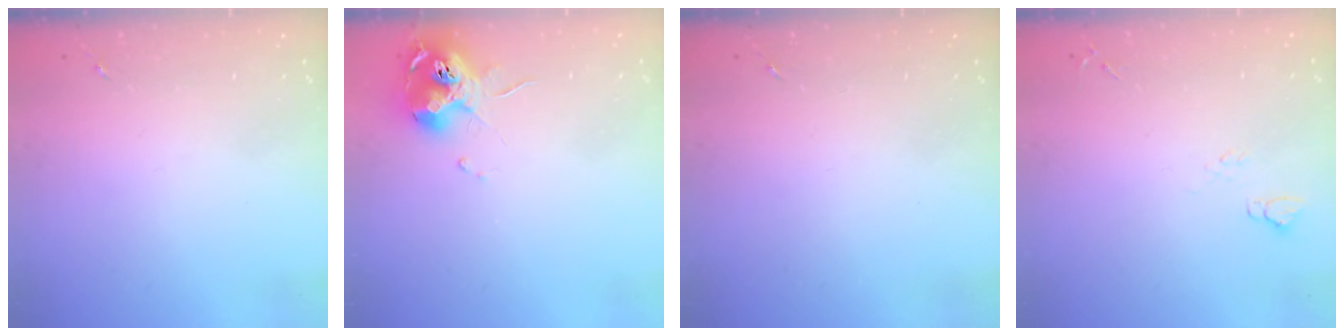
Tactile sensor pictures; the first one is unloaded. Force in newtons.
{"total": 13.5, "press": 13.5, "slide": 1.2}
{"total": 0.0}
{"total": 5.0, "press": 5.0, "slide": 0.6}